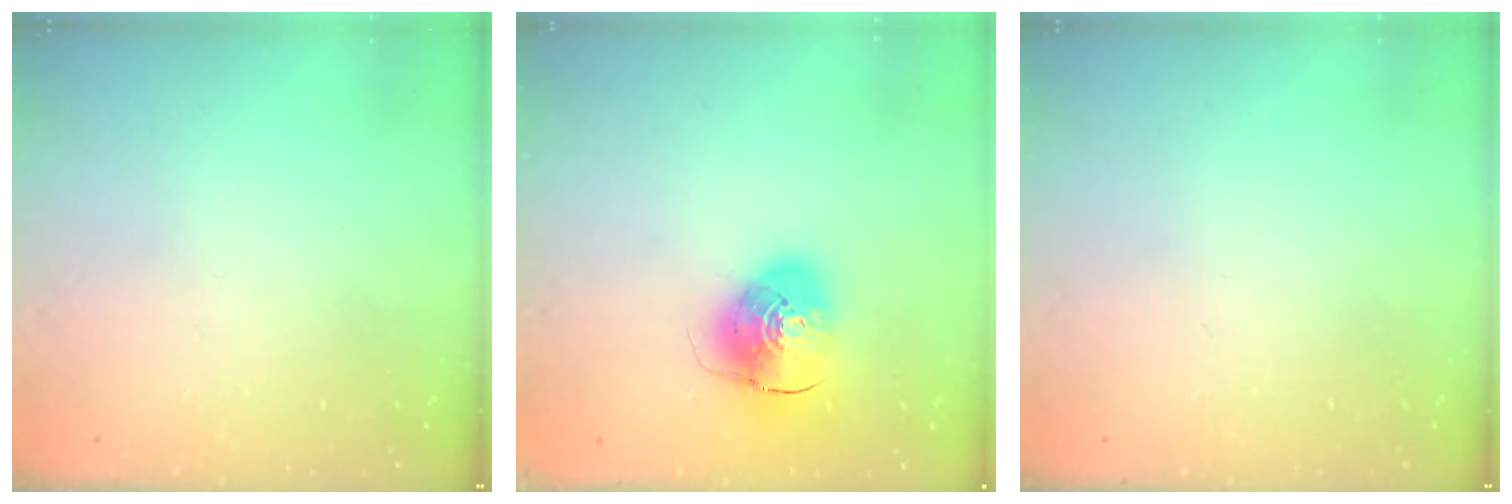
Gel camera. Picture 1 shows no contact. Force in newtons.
{"total": 11.4, "press": 11.3, "slide": 1.8}
{"total": 0.0}